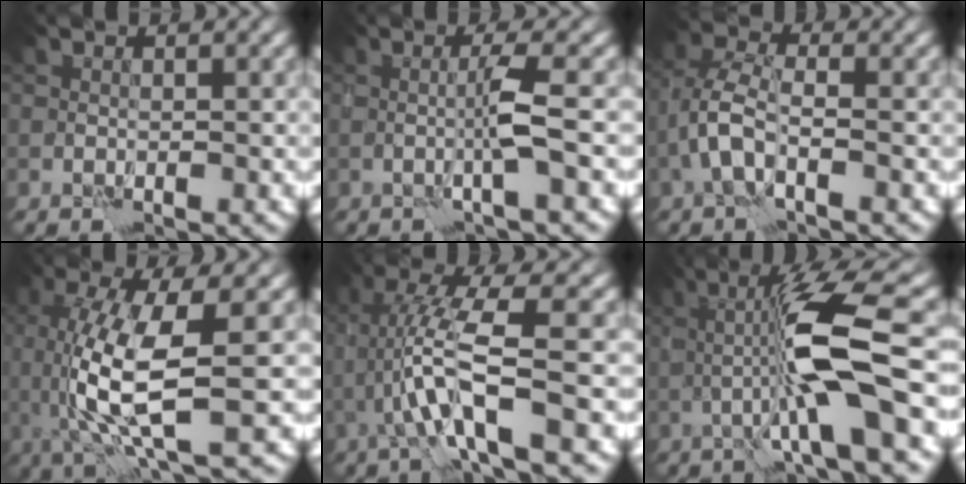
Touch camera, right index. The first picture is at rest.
{"total": 2.3, "force": [0.0, -0.4, 2.3], "torque": [-0.044, 0.001, -0.004]}
{"total": 3.8, "force": [-1.2, 1.7, 3.2], "torque": [-0.073, 0.005, -0.032]}
{"total": 9.1, "force": [0.2, 2.7, 8.7], "torque": [-0.180, -0.013, 0.008]}
{"total": 6.6, "force": [-0.7, 0.6, 6.5], "torque": [-0.134, 0.013, -0.015]}
{"total": 8.3, "force": [-0.6, 0.5, 8.3], "torque": [-0.140, 0.012, -0.005]}